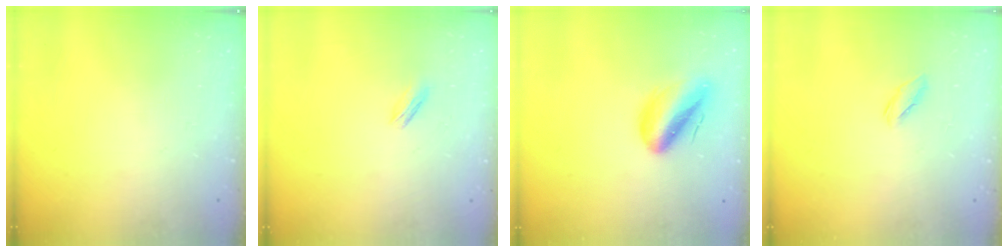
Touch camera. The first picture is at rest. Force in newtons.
{"total": 1.8, "press": 1.7, "slide": 0.5}
{"total": 10.9, "press": 10.5, "slide": 3.1}
{"total": 2.2, "press": 2.1, "slide": 0.7}